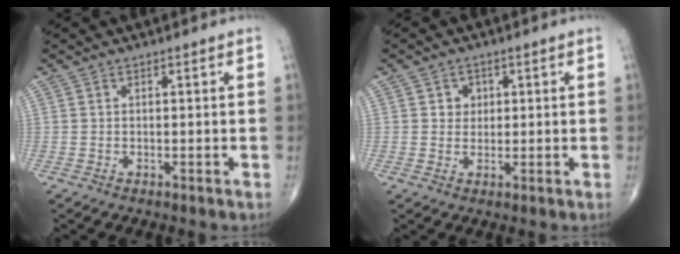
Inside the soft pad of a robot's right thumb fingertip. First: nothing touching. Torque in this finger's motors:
{"motor_torque": [0.01, 0.18, 0.20, 0.13, -0.02]}